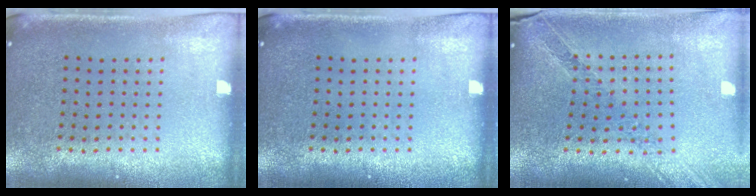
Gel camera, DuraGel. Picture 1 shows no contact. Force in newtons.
{"total": 0.0}
{"total": 1.1, "press": 1.1, "slide": 0.2}